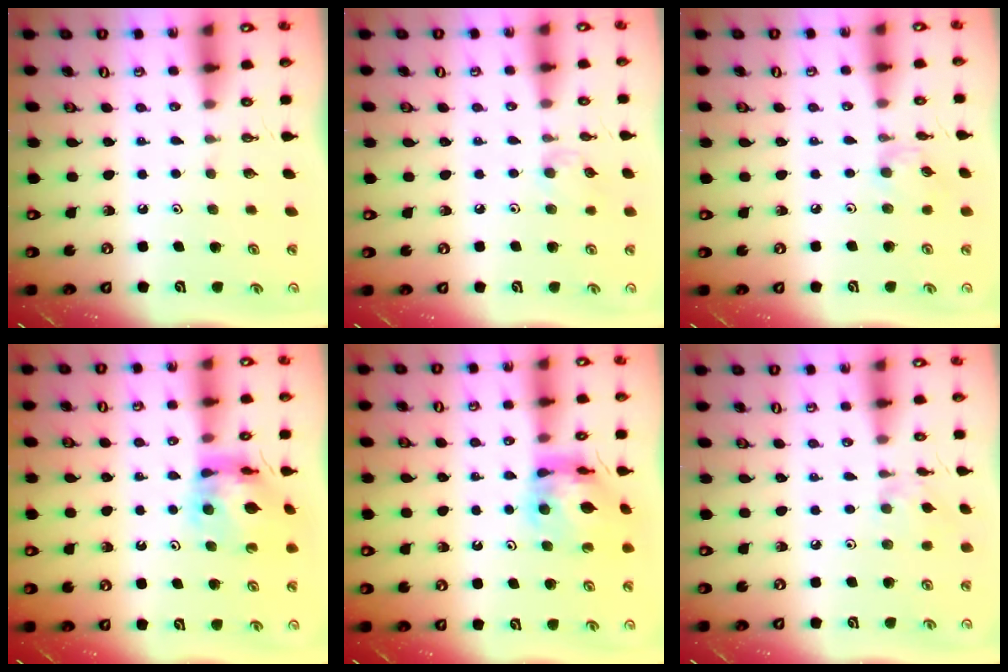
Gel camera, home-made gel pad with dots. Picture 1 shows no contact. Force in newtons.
{"total": 6.6, "press": 6.5, "slide": 0.7}
{"total": 4.6, "press": 4.6, "slide": 0.5}
{"total": 11.7, "press": 11.6, "slide": 1.3}
{"total": 11.5, "press": 11.4, "slide": 1.2}
{"total": 2.0, "press": 2.0, "slide": 0.4}